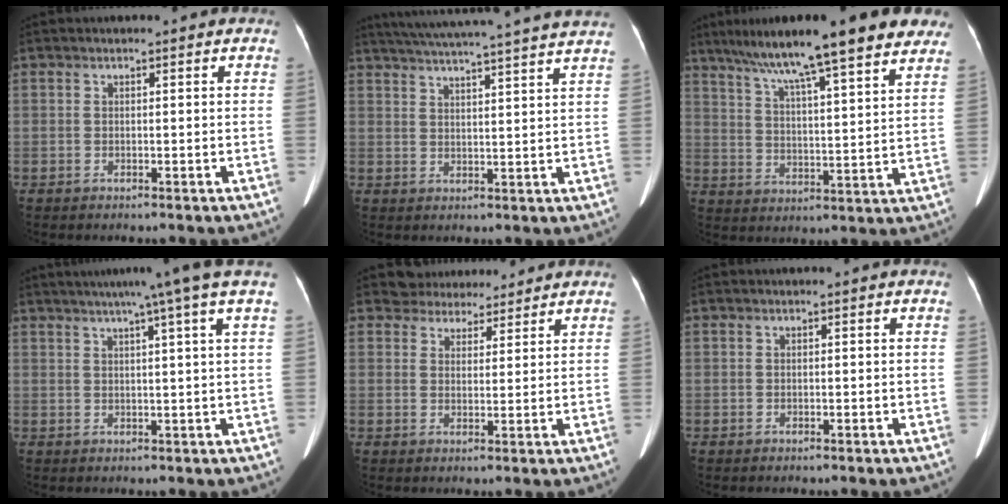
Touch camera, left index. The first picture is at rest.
{"total": 22.4, "force": [20.3, -0.8, 9.4], "torque": [-0.161, -0.009, 0.263]}
{"total": 21.9, "force": [16.9, 2.1, 13.7], "torque": [-0.221, 0.032, 0.237]}
{"total": 9.3, "force": [6.6, -2.2, 6.1], "torque": [-0.091, 0.011, 0.075]}
{"total": 5.3, "force": [4.8, 2.2, -0.1], "torque": [0.003, 0.009, 0.064]}
{"total": 0.0}